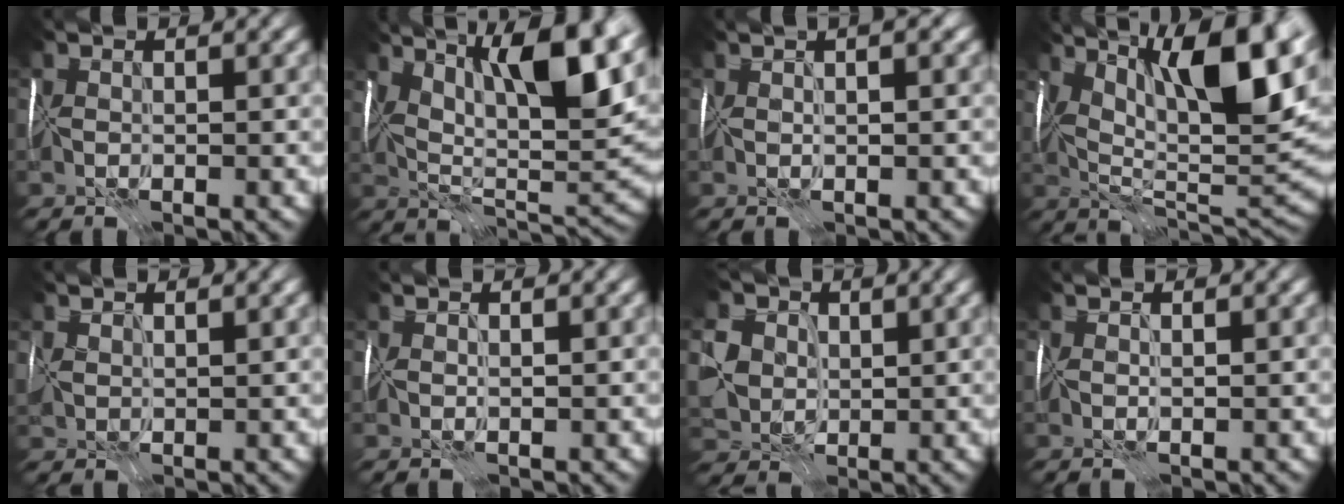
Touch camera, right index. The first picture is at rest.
{"total": 12.6, "force": [6.6, 4.2, 9.8], "torque": [-0.152, 0.006, 0.120]}
{"total": 4.4, "force": [2.8, 1.7, 3.0], "torque": [-0.031, 0.029, 0.037]}
{"total": 13.6, "force": [6.5, 4.9, 10.9], "torque": [-0.175, 0.007, 0.117]}
{"total": 4.3, "force": [2.9, 2.4, 2.0], "torque": [-0.044, 0.019, 0.056]}
{"total": 1.7, "force": [0.2, -1.1, -1.3], "torque": [0.028, -0.002, 0.006]}
{"total": 6.4, "force": [2.8, 5.3, 2.2], "torque": [-0.061, 0.021, 0.046]}
{"total": 2.1, "force": [0.3, -1.4, -1.5], "torque": [0.031, -0.001, 0.006]}